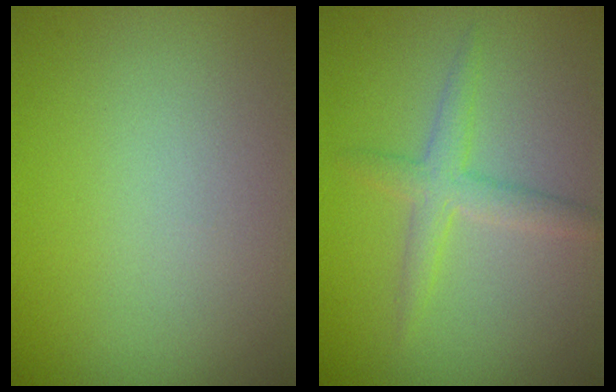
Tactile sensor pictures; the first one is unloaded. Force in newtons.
{"total": 2.3, "press": 2.3, "slide": 0.0}